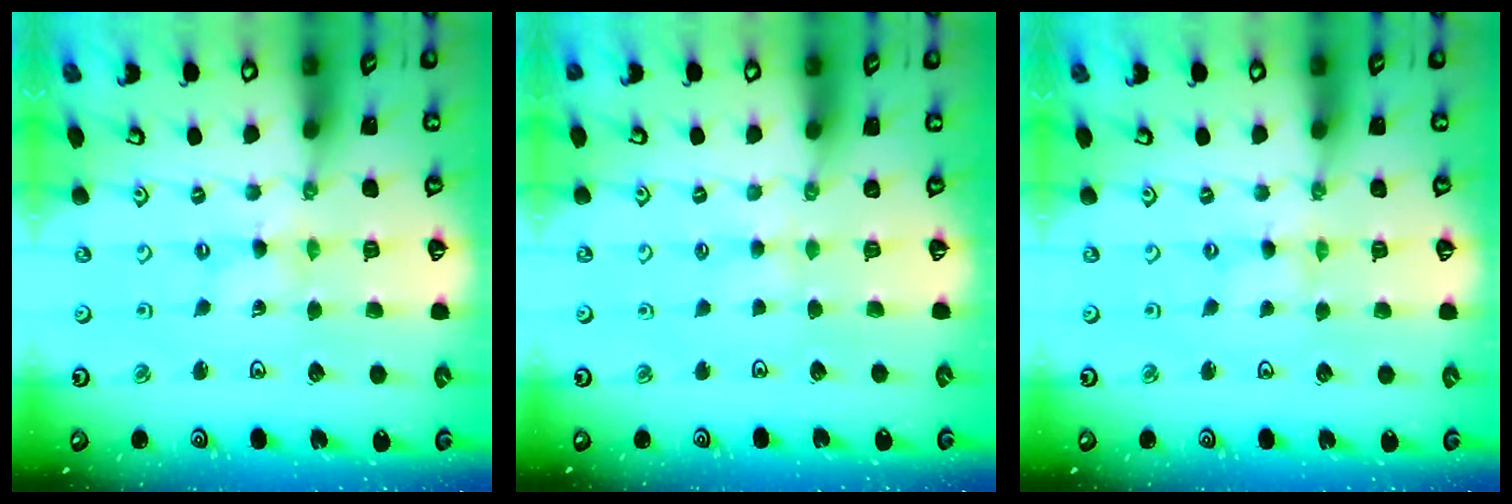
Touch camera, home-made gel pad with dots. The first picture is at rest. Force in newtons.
{"total": 2.2, "press": 2.2, "slide": 0.5}
{"total": 0.0}